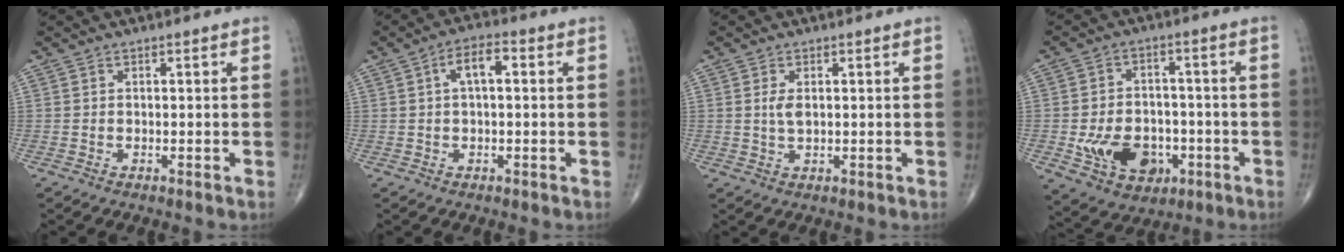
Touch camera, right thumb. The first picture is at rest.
{"total": 5.3, "force": [1.0, 2.3, 4.6], "torque": [-0.078, 0.017, 0.013]}
{"total": 2.8, "force": [0.5, 1.3, 2.3], "torque": [-0.048, -0.003, 0.013]}
{"total": 12.0, "force": [-3.4, 8.8, 7.4], "torque": [-0.091, 0.016, -0.045]}